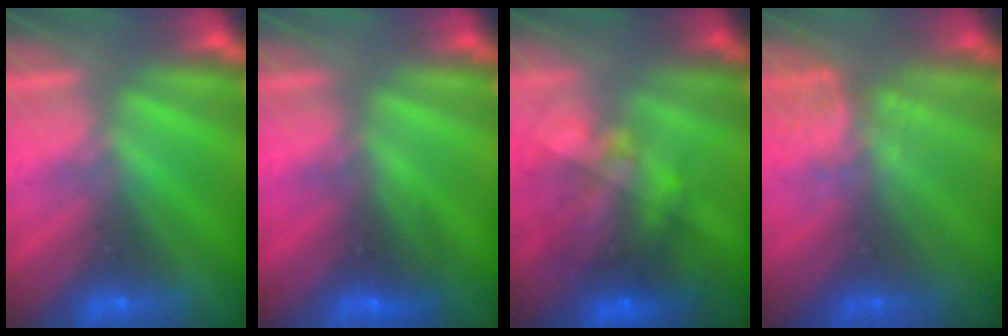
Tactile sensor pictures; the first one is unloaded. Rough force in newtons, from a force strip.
{"total": 2.5}
{"total": 8.8}
{"total": 3.8}